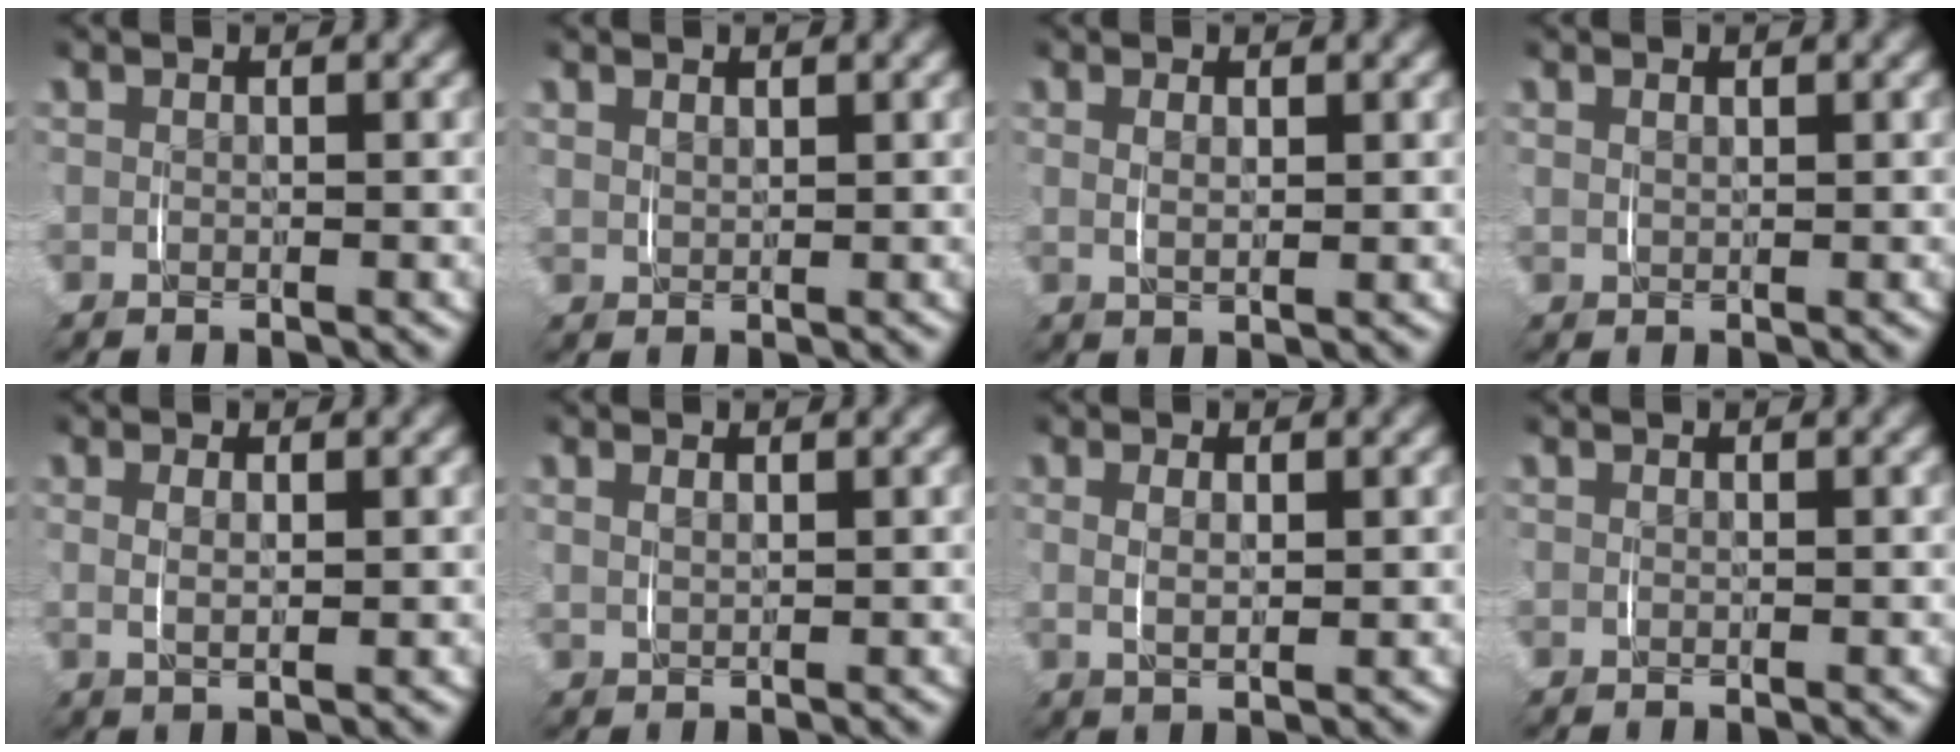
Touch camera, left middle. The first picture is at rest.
{"total": 1.0, "force": [1.0, 0.2, 0.2], "torque": [-0.001, -0.001, 0.023]}
{"total": 1.3, "force": [0.6, 0.2, 1.1], "torque": [-0.019, -0.004, 0.016]}
{"total": 0.7, "force": [0.6, 0.2, 0.3], "torque": [-0.001, 0.001, 0.014]}
{"total": 1.7, "force": [0.5, 0.4, 1.5], "torque": [-0.028, -0.004, 0.015]}
{"total": 0.9, "force": [0.8, 0.2, 0.5], "torque": [-0.007, 0.000, 0.018]}
{"total": 1.9, "force": [0.6, 0.6, 1.7], "torque": [-0.032, -0.004, 0.017]}
{"total": 0.0}